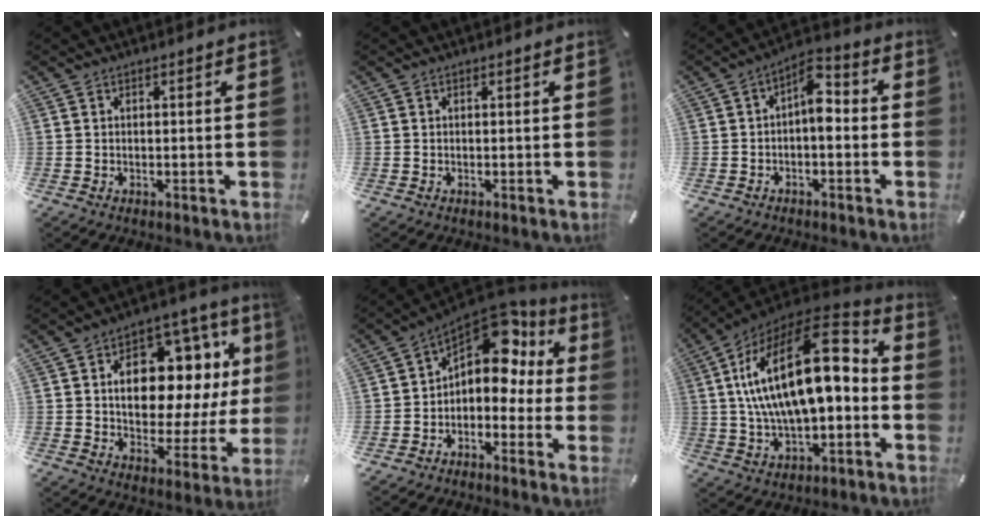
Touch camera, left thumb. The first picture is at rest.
{"total": 0.0}
{"total": 6.9, "force": [-0.6, 3.5, 5.9], "torque": [-0.093, 0.006, -0.014]}
{"total": 17.2, "force": [4.5, 10.9, 12.5], "torque": [-0.176, -0.027, 0.078]}
{"total": 10.7, "force": [5.4, 6.7, 6.5], "torque": [-0.097, -0.048, 0.093]}
{"total": 25.7, "force": [4.9, 13.1, 21.6], "torque": [-0.398, -0.019, 0.080]}